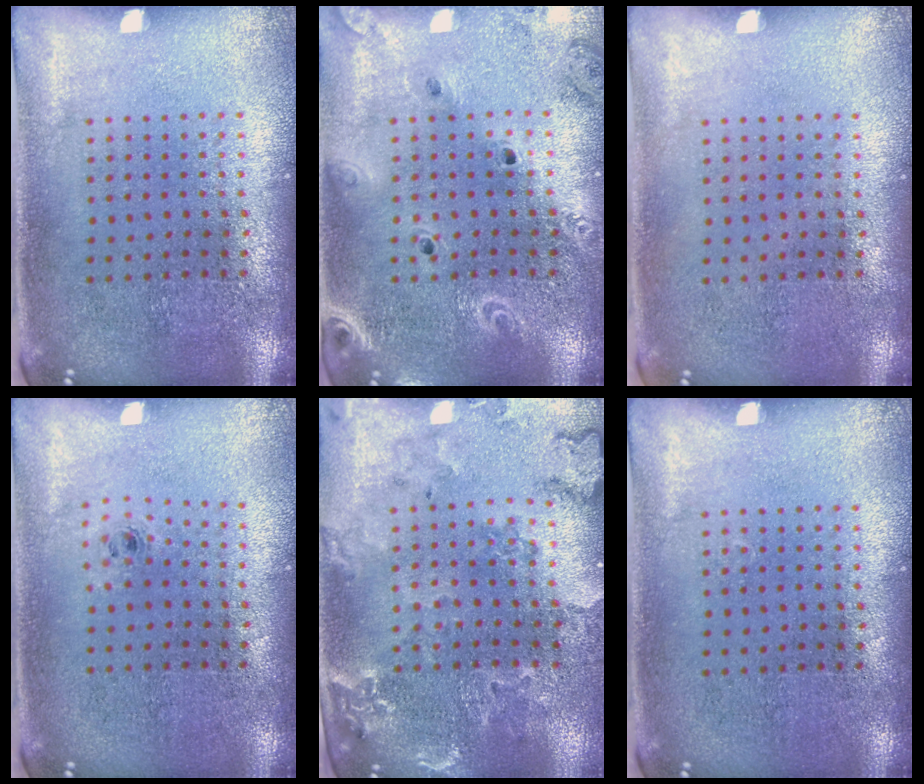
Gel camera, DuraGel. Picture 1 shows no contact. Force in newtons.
{"total": 2.1, "press": 1.9, "slide": 0.9}
{"total": 0.0}
{"total": 0.5, "press": 0.3, "slide": 0.4}
{"total": 0.9, "press": 0.9, "slide": 0.2}
{"total": 0.0}